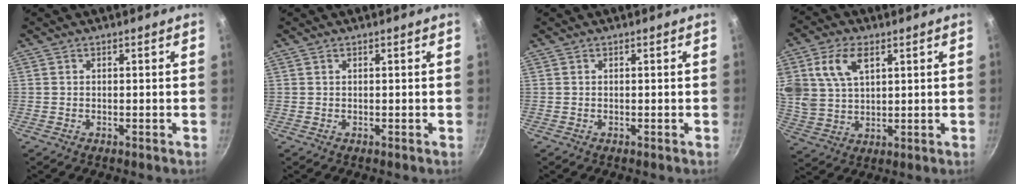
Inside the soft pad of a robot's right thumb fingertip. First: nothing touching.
{"total": 0.0}
{"total": 0.0}
{"total": 11.4, "force": [4.6, 7.2, 7.6], "torque": [-0.136, -0.010, 0.092]}